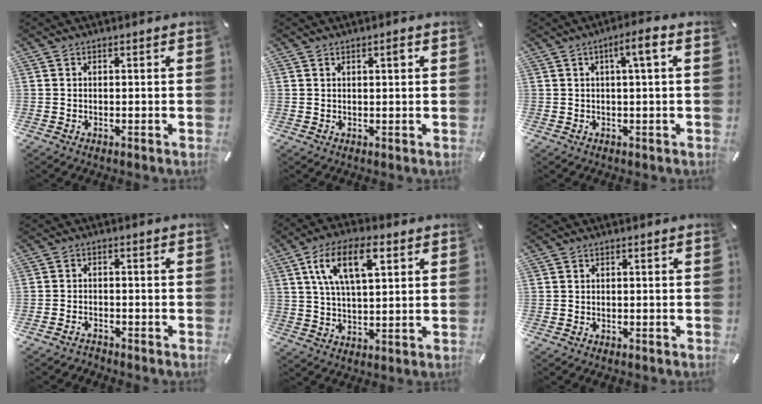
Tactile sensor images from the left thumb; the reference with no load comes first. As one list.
[{"total": 1.4, "force": [0.7, 0.2, 1.2], "torque": [-0.025, 0.001, 0.011]}, {"total": 5.1, "force": [1.3, 0.4, 4.9], "torque": [-0.081, -0.004, 0.015]}, {"total": 2.0, "force": [-1.9, 0.6, 0.2], "torque": [-0.008, 0.009, -0.040]}, {"total": 12.9, "force": [5.4, 6.2, 10.0], "torque": [-0.184, -0.002, 0.089]}, {"total": 0.0}]